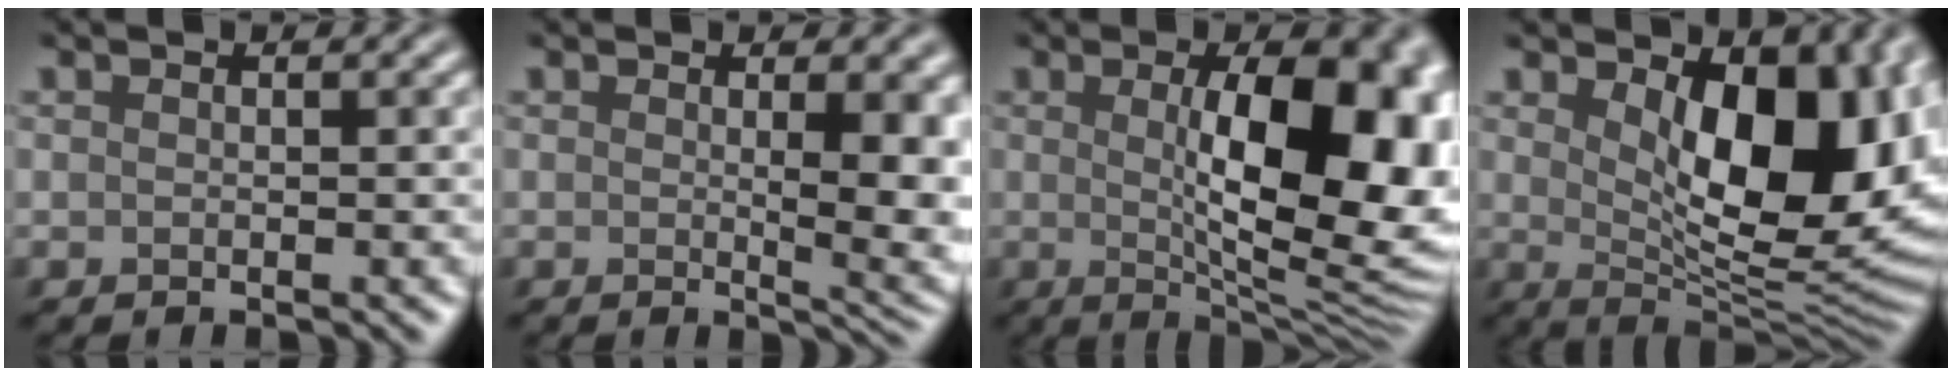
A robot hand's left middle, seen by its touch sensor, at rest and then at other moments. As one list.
[{"total": 5.6, "force": [0.5, 1.6, 5.3], "torque": [-0.058, -0.008, 0.015]}, {"total": 13.3, "force": [0.9, 4.7, 12.4], "torque": [-0.153, -0.001, 0.014]}, {"total": 12.3, "force": [2.5, 6.2, 10.3], "torque": [-0.125, -0.012, 0.047]}]